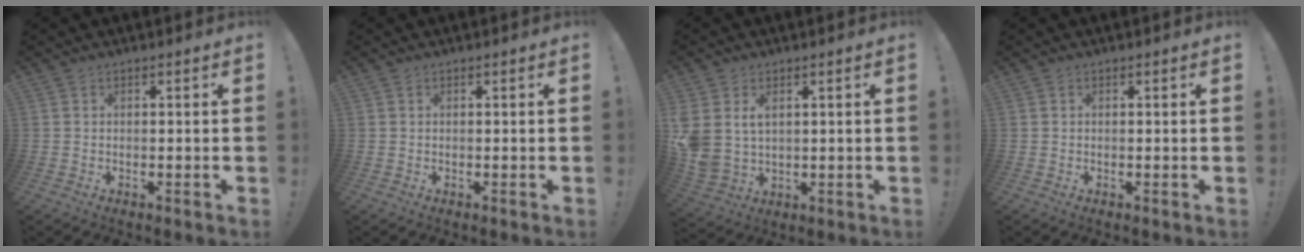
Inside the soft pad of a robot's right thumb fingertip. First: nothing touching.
{"total": 0.0}
{"total": 7.3, "force": [3.1, 5.2, 4.0], "torque": [-0.088, -0.012, 0.061]}
{"total": 0.0}